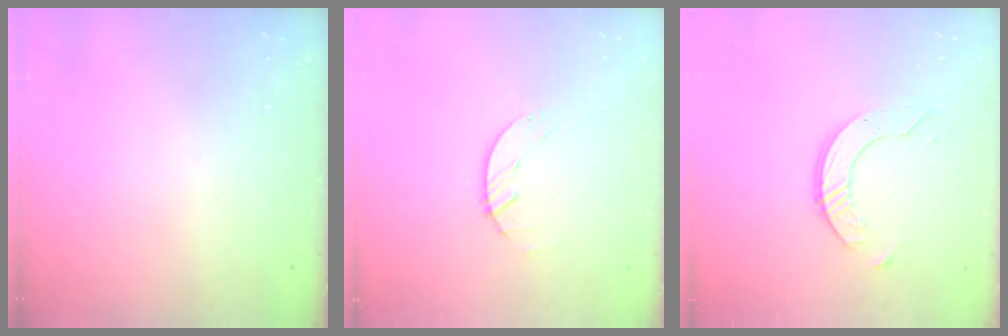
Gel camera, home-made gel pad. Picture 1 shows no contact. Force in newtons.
{"total": 1.5, "press": 1.4, "slide": 0.1}
{"total": 6.4, "press": 6.4, "slide": 0.6}